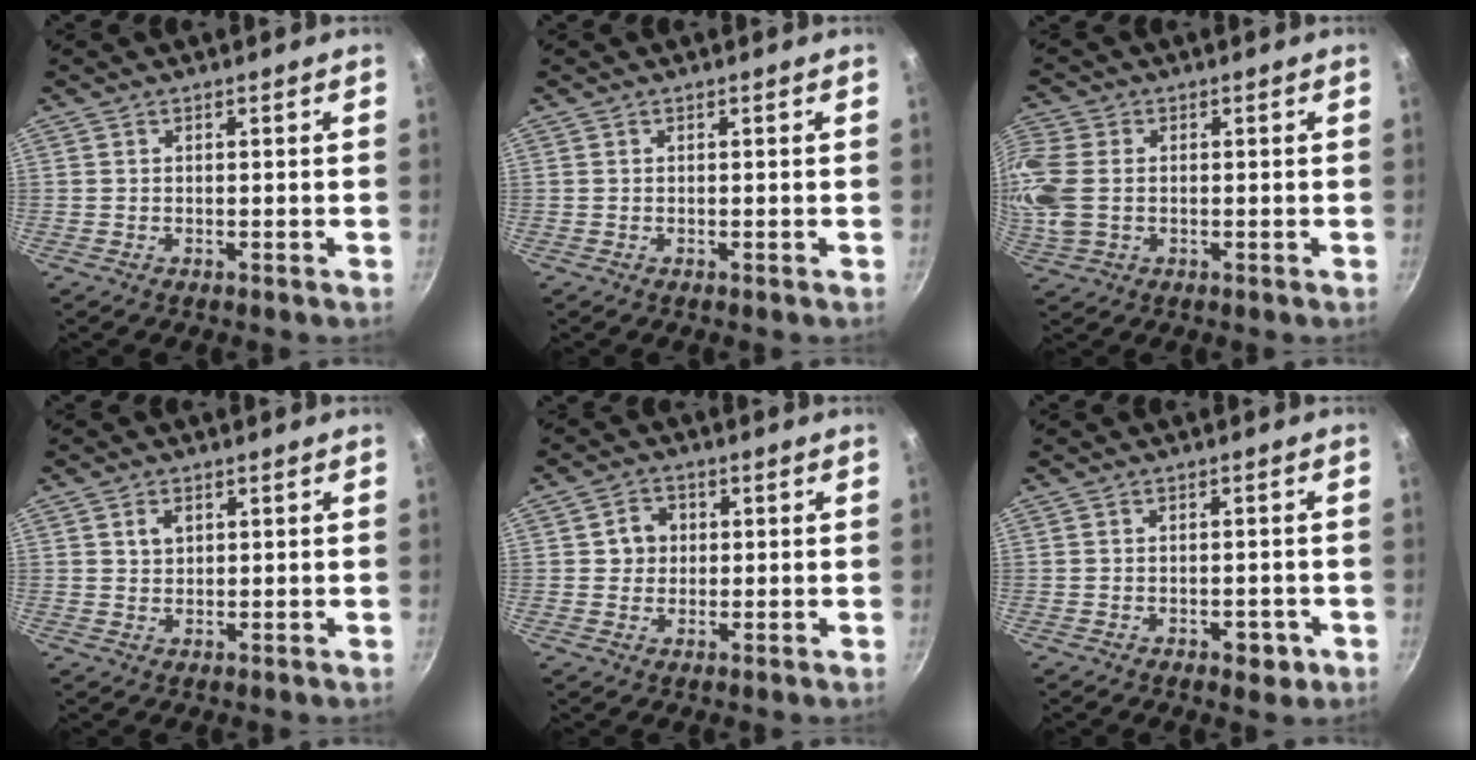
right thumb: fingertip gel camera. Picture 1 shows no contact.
{"total": 0.0}
{"total": 10.6, "force": [0.1, 7.4, 7.5], "torque": [-0.211, 0.008, 0.006]}
{"total": 2.4, "force": [1.0, 1.7, 1.4], "torque": [-0.016, -0.006, 0.019]}
{"total": 4.4, "force": [0.6, 4.0, 1.8], "torque": [-0.006, 0.004, 0.006]}
{"total": 3.3, "force": [-1.6, 1.8, 2.2], "torque": [-0.015, 0.009, -0.017]}